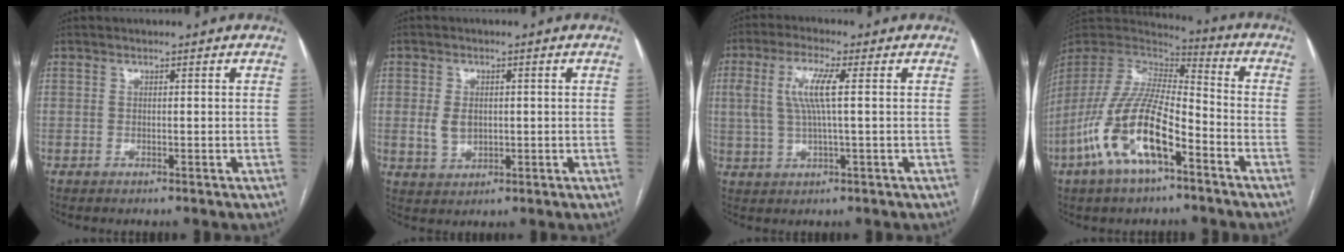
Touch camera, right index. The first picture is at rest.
{"total": 3.8, "force": [0.1, 2.7, 2.7], "torque": [-0.056, 0.004, 0.010]}
{"total": 7.1, "force": [1.4, 0.9, 6.9], "torque": [-0.152, 0.011, 0.027]}
{"total": 16.6, "force": [-7.5, 5.1, 13.9], "torque": [-0.293, -0.005, -0.138]}